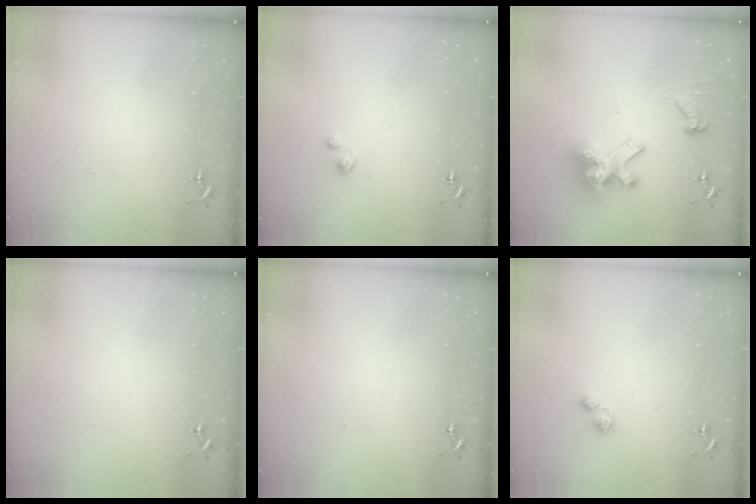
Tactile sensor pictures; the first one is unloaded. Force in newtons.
{"total": 0.9, "press": 0.9, "slide": 0.1}
{"total": 14.4, "press": 14.3, "slide": 1.6}
{"total": 0.0}
{"total": 0.0}
{"total": 5.1, "press": 5.1, "slide": 0.7}